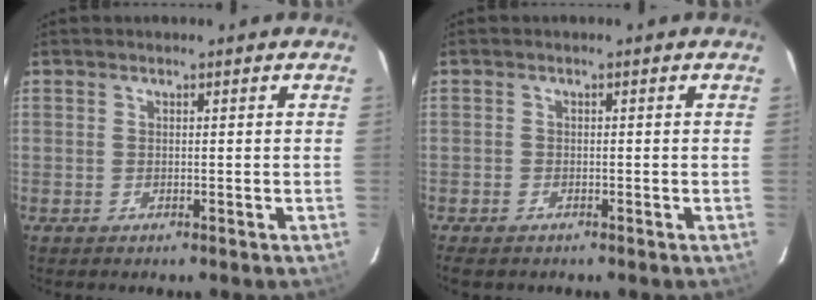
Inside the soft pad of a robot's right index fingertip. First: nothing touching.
{"total": 2.8, "force": [-2.1, 1.6, 1.0], "torque": [-0.030, -0.006, -0.038]}